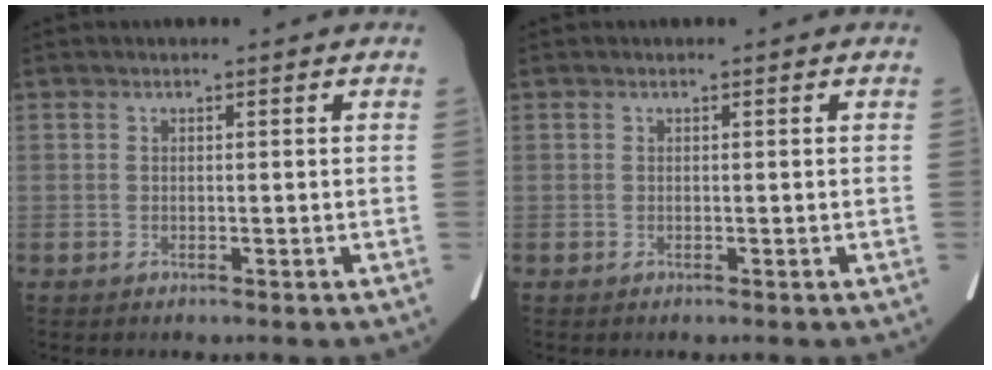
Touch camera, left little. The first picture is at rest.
{"total": 0.0}